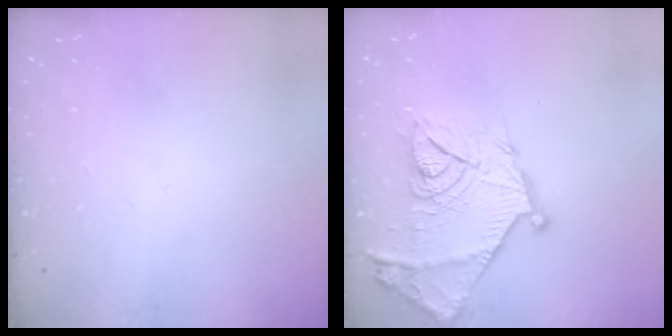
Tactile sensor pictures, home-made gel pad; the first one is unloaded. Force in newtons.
{"total": 23.5, "press": 23.5, "slide": 1.5}